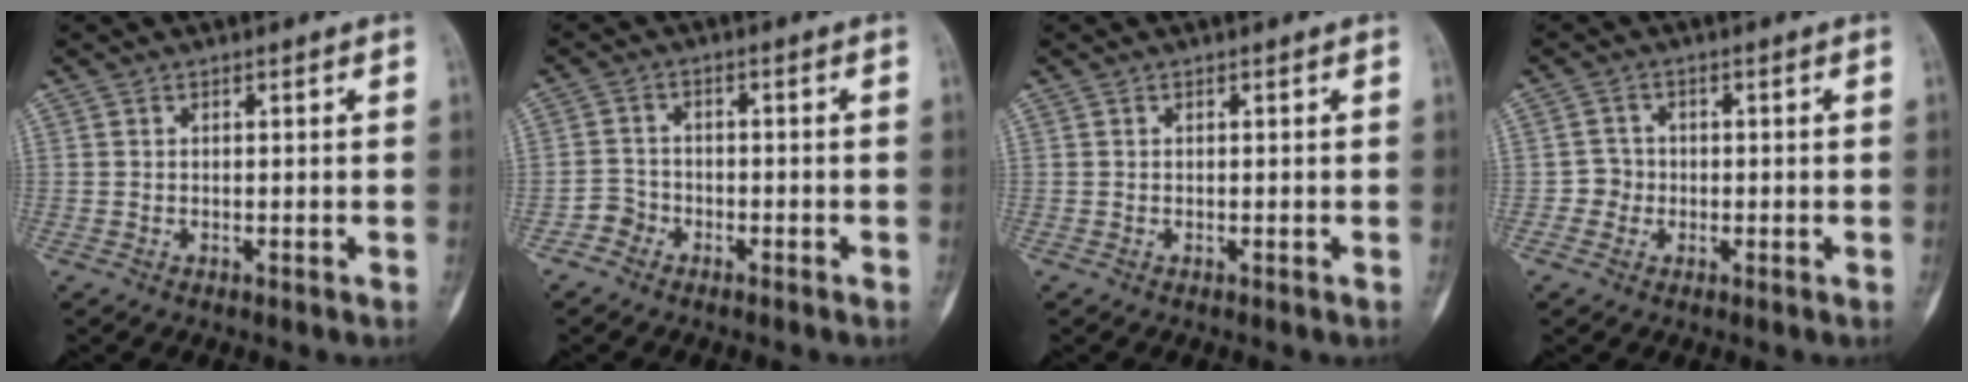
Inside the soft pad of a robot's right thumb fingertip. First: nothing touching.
{"total": 3.1, "force": [-2.0, 2.3, 0.2], "torque": [0.009, 0.017, -0.047]}
{"total": 0.0}
{"total": 2.9, "force": [-0.7, 2.8, 0.2], "torque": [0.020, 0.011, -0.020]}